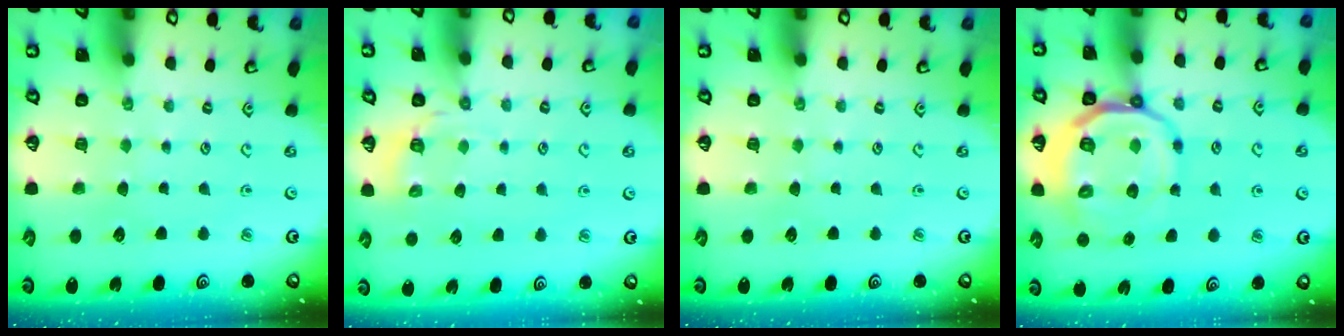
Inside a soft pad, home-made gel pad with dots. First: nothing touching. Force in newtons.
{"total": 3.4, "press": 2.9, "slide": 1.7}
{"total": 0.0}
{"total": 13.9, "press": 13.7, "slide": 2.6}